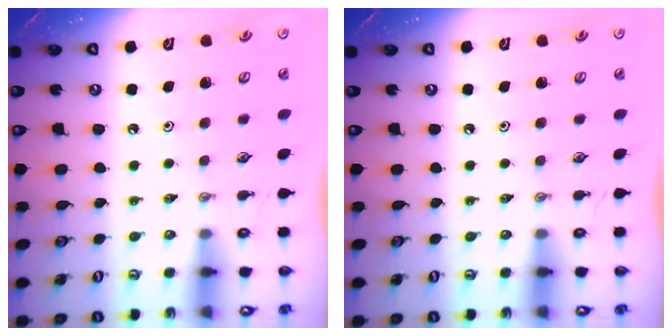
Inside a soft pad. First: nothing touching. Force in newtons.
{"total": 0.0}